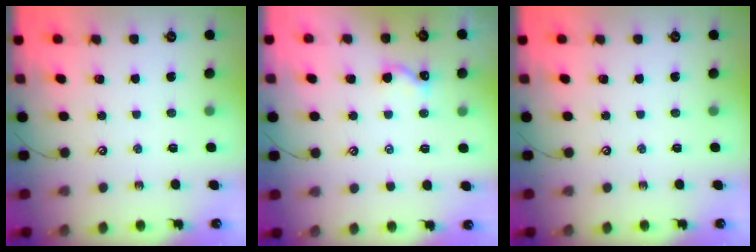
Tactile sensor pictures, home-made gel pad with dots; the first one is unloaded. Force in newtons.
{"total": 1.7, "press": 1.7, "slide": 0.3}
{"total": 0.0}